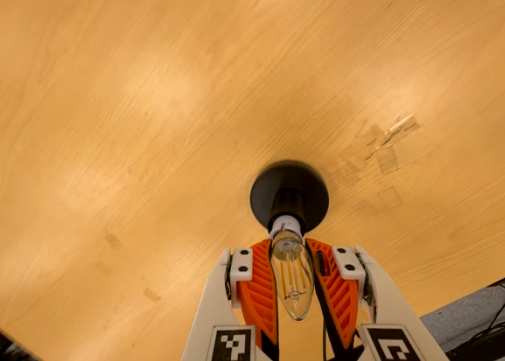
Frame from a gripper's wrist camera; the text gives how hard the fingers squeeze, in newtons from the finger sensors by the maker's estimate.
{"total": 19.1, "left": 18.2, "right": 20.1}